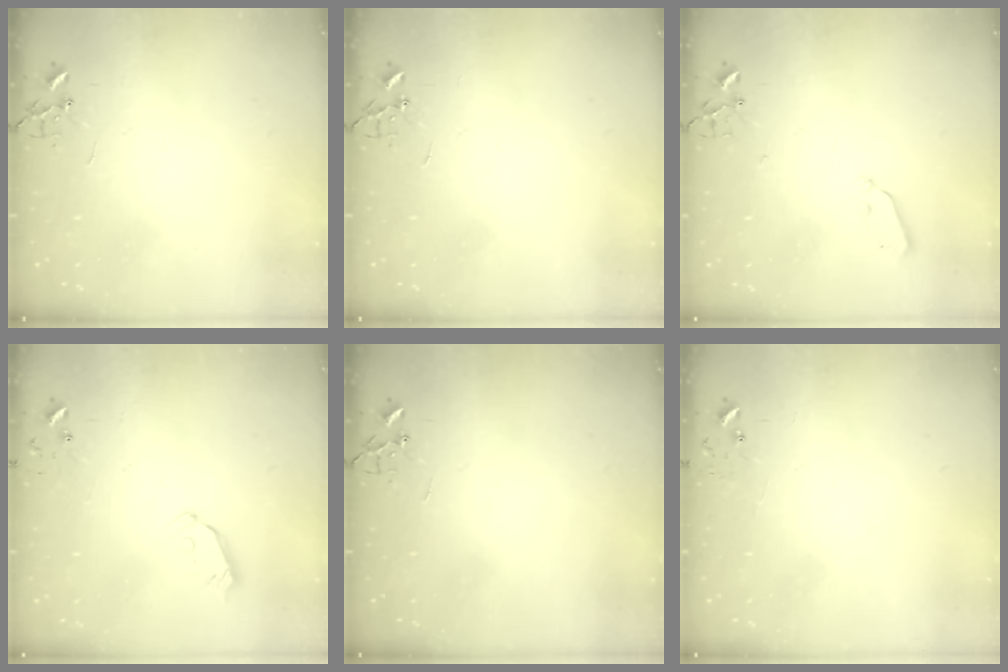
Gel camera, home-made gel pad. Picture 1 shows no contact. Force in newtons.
{"total": 0.0}
{"total": 4.3, "press": 4.3, "slide": 0.7}
{"total": 5.8, "press": 5.7, "slide": 0.9}
{"total": 0.0}
{"total": 6.3, "press": 6.3, "slide": 0.5}